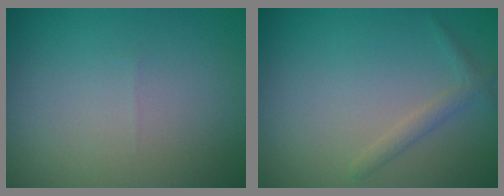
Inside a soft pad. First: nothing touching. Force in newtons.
{"total": 1.3, "press": 1.3, "slide": 0.1}